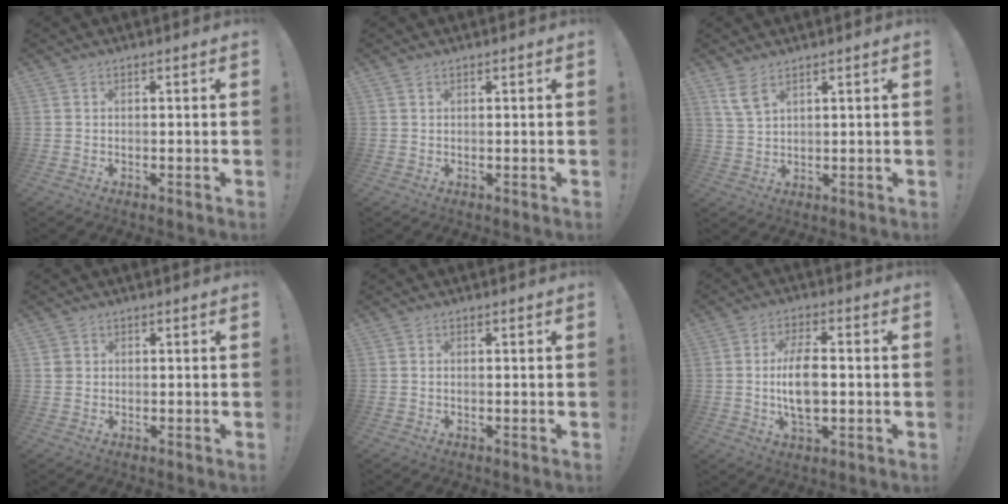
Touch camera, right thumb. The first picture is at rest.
{"total": 0.6, "force": [0.4, 0.2, 0.3], "torque": [-0.004, 0.000, 0.008]}
{"total": 5.8, "force": [3.8, 2.6, 3.4], "torque": [-0.058, -0.017, 0.074]}
{"total": 1.9, "force": [0.6, 1.7, 0.6], "torque": [-0.008, 0.002, 0.012]}
{"total": 0.0}
{"total": 10.4, "force": [-0.5, 5.0, 9.2], "torque": [-0.162, -0.003, -0.011]}